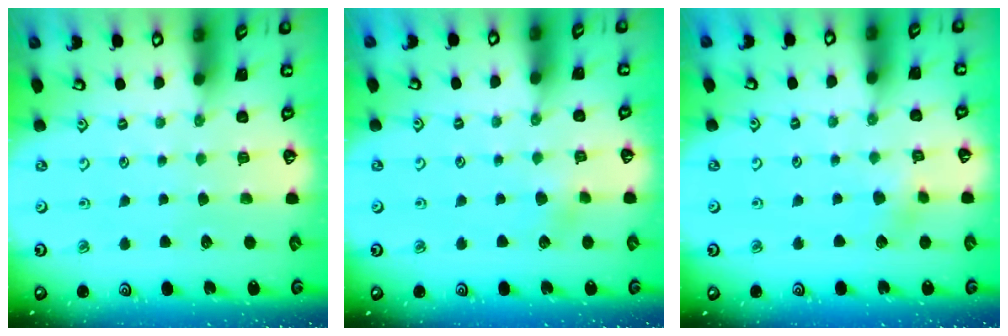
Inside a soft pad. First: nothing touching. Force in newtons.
{"total": 2.2, "press": 2.2, "slide": 0.3}
{"total": 4.1, "press": 4.1, "slide": 0.4}